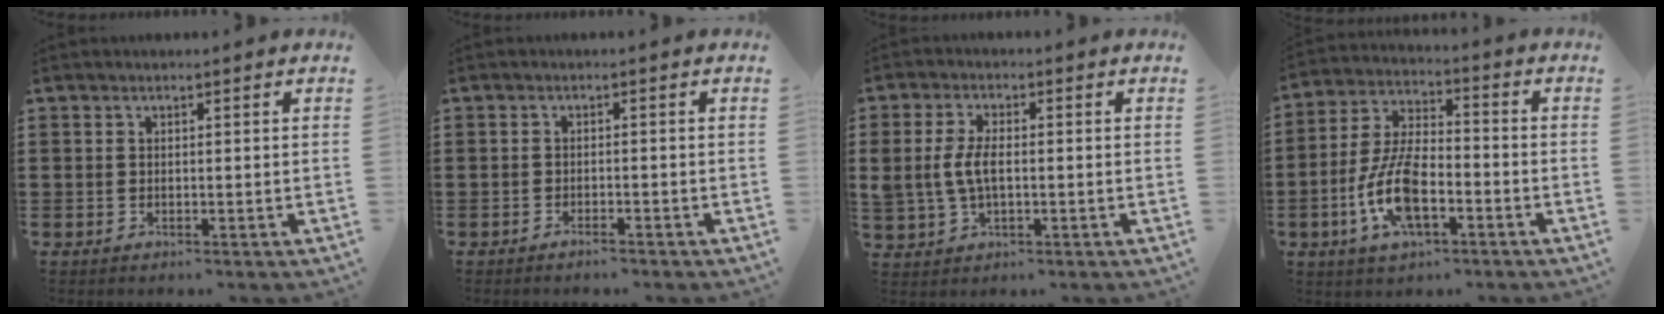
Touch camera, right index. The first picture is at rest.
{"total": 1.1, "force": [-1.0, -0.1, 0.4], "torque": [-0.012, -0.004, -0.019]}
{"total": 5.1, "force": [-0.1, 2.7, 4.4], "torque": [-0.107, 0.001, -0.009]}
{"total": 9.9, "force": [-3.3, 4.6, 8.1], "torque": [-0.189, -0.003, -0.066]}